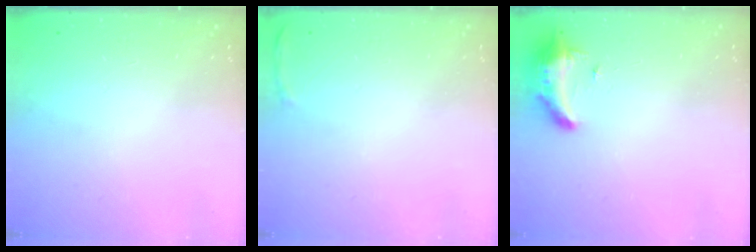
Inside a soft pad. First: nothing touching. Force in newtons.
{"total": 5.2, "press": 5.1, "slide": 1.2}
{"total": 8.2, "press": 8.1, "slide": 1.6}